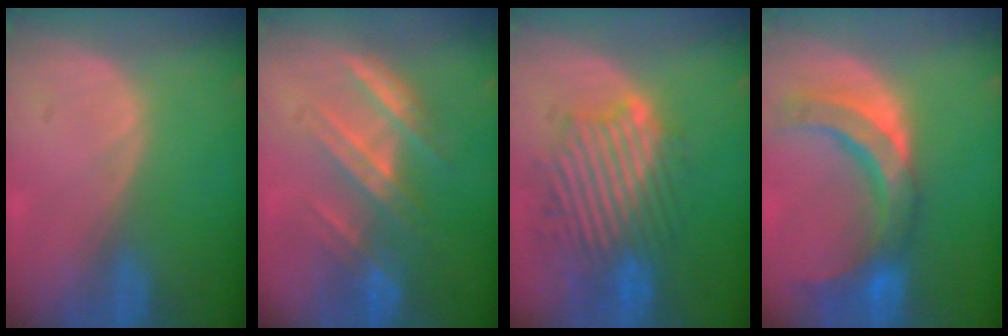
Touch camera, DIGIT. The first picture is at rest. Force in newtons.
{"total": 7.1, "press": 6.7, "slide": 2.5}
{"total": 10.5, "press": 10.0, "slide": 3.2}
{"total": 10.3, "press": 9.3, "slide": 4.4}